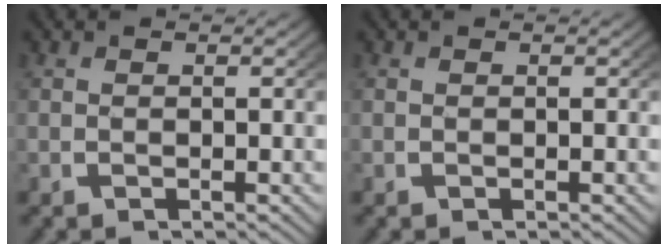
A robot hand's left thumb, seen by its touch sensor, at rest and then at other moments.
{"total": 0.0}